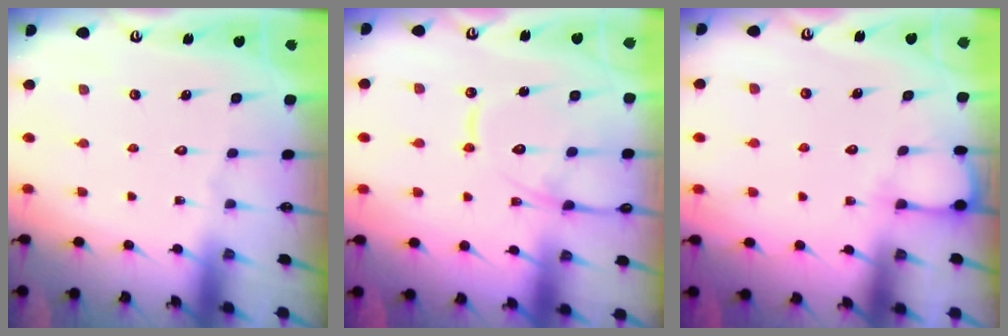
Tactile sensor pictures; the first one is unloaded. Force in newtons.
{"total": 14.0, "press": 13.9, "slide": 1.5}
{"total": 3.3, "press": 3.3, "slide": 0.4}